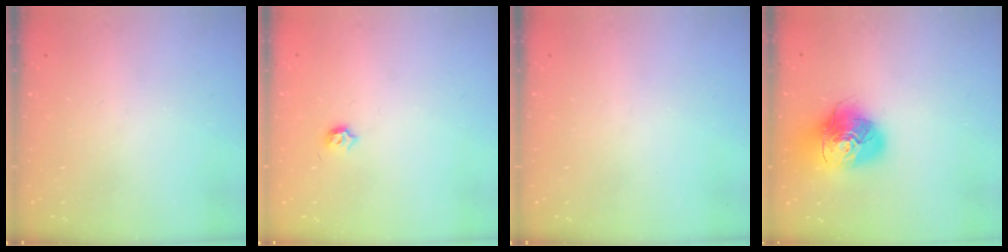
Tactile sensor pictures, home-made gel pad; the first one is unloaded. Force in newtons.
{"total": 3.5, "press": 3.5, "slide": 0.6}
{"total": 0.0}
{"total": 15.9, "press": 15.8, "slide": 2.3}